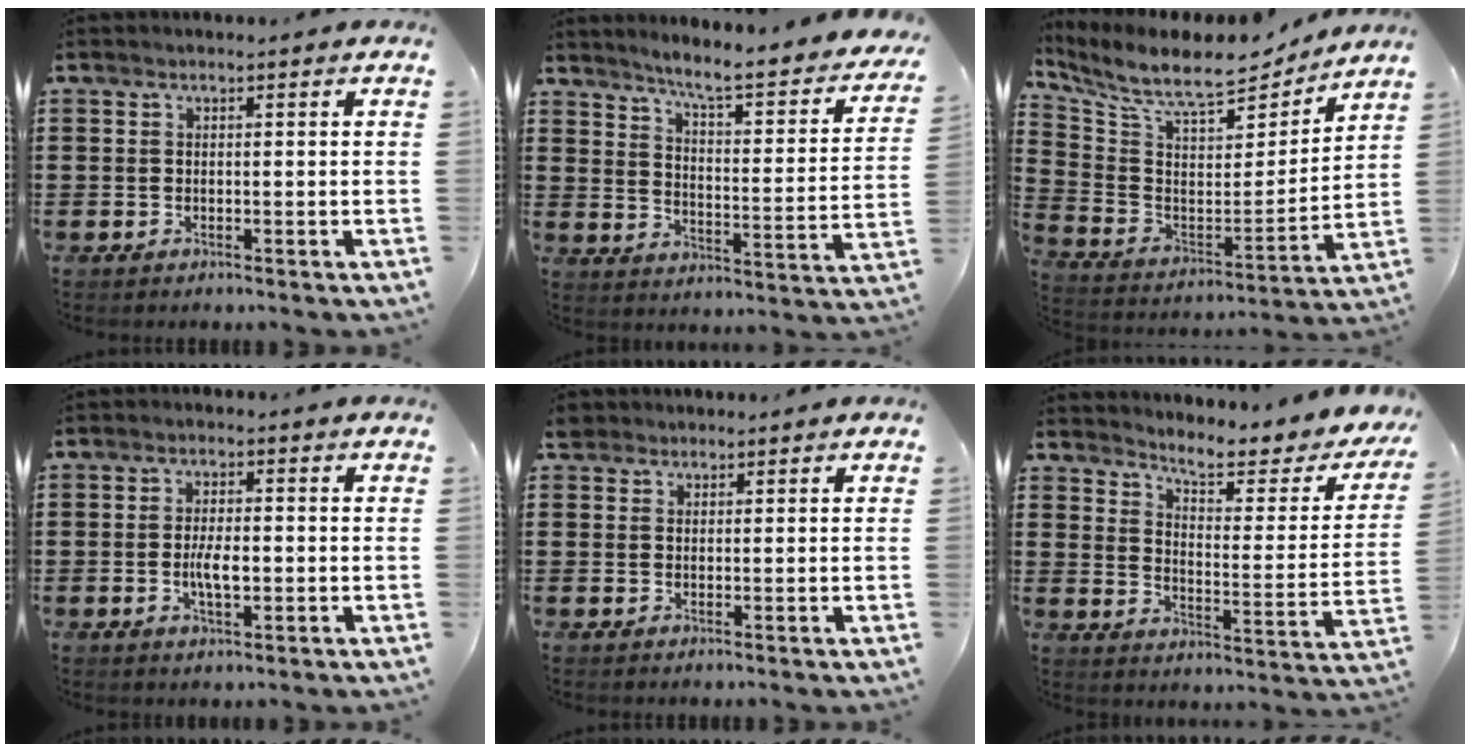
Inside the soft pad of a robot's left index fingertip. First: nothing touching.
{"total": 5.8, "force": [4.7, -0.1, 3.3], "torque": [-0.078, -0.042, 0.068]}
{"total": 10.4, "force": [8.9, 2.0, 5.1], "torque": [-0.130, -0.060, 0.151]}
{"total": 4.3, "force": [-0.5, 1.5, 4.0], "torque": [-0.079, -0.001, -0.011]}
{"total": 1.9, "force": [1.5, 1.1, 0.2], "torque": [-0.010, 0.008, 0.029]}
{"total": 5.9, "force": [5.0, 0.5, 3.1], "torque": [-0.068, -0.042, 0.076]}